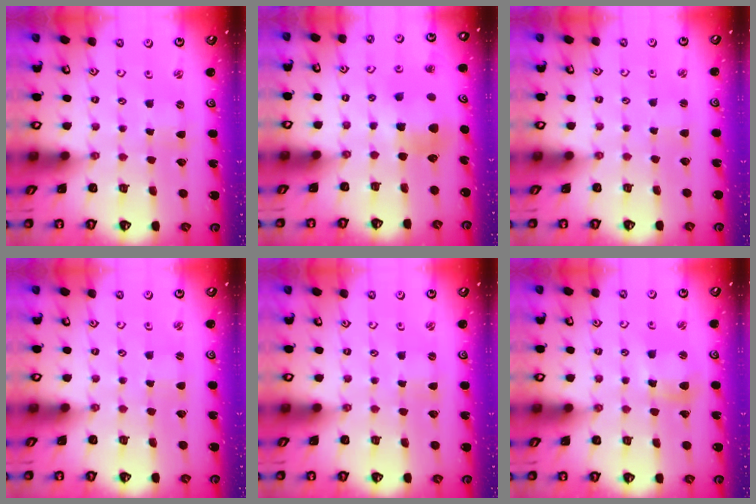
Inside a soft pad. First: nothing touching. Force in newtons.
{"total": 8.0, "press": 8.0, "slide": 0.9}
{"total": 1.6, "press": 1.6, "slide": 0.3}
{"total": 0.0}
{"total": 0.0}
{"total": 8.0, "press": 7.9, "slide": 1.4}